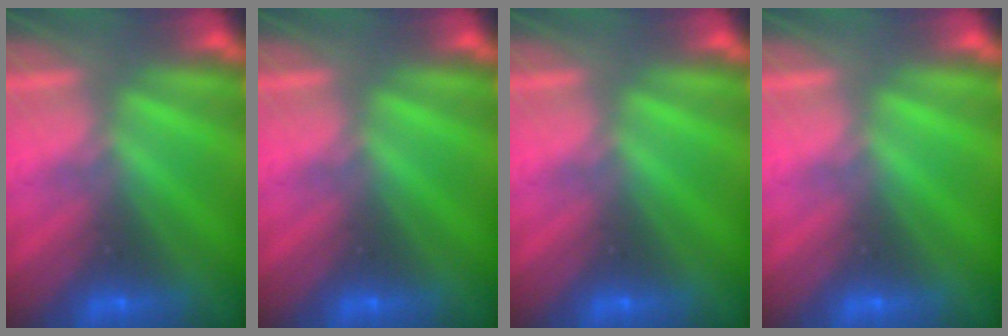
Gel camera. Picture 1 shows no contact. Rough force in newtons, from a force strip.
{"total": 0.0}
{"total": 0.0}
{"total": 0.0}